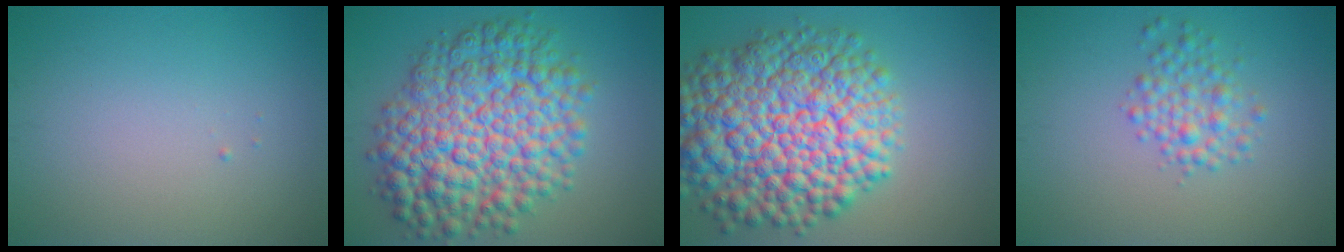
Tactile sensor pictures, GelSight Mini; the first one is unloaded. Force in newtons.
{"total": 11.7, "press": 11.7, "slide": 0.2}
{"total": 14.4, "press": 14.3, "slide": 0.5}
{"total": 2.7, "press": 2.7, "slide": 0.1}